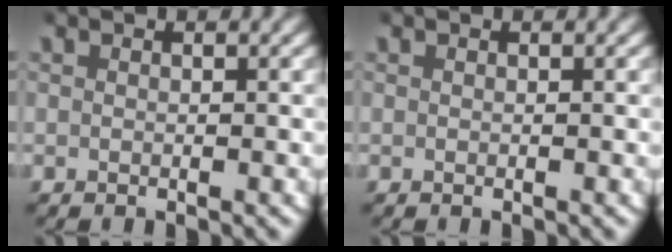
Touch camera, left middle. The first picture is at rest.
{"total": 0.0}